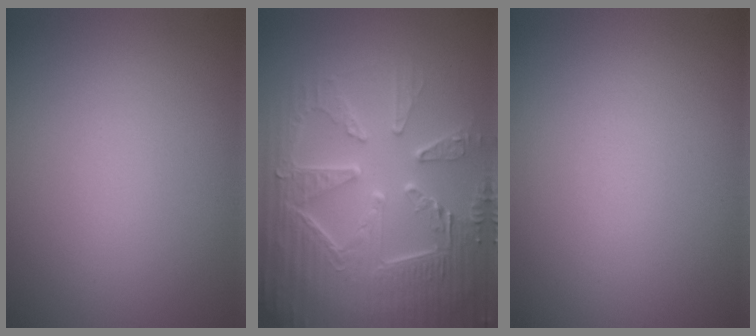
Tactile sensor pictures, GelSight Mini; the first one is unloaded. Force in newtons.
{"total": 9.3, "press": 6.7, "slide": 6.4}
{"total": 0.0}